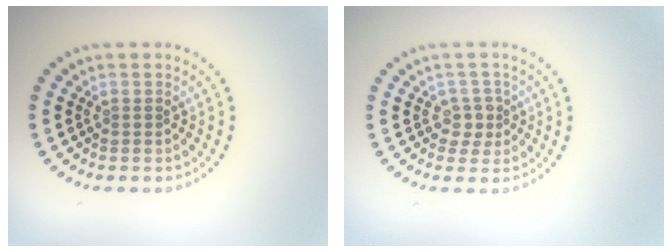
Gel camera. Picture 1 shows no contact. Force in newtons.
{"total": 1.9, "press": 1.6, "slide": 1.0}